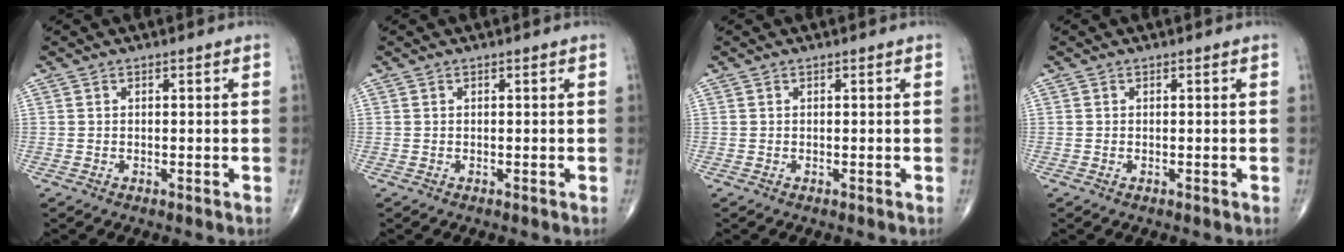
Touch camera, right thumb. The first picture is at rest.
{"total": 0.0}
{"total": 0.0}
{"total": 0.0}